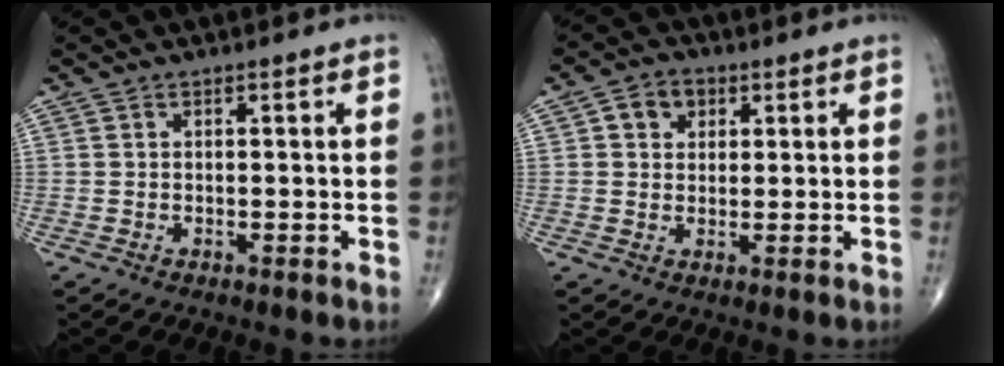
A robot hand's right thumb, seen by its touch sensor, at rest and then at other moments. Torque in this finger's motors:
{"motor_torque": [-0.27, 0.27, 0.04, 0.02, 0.04]}